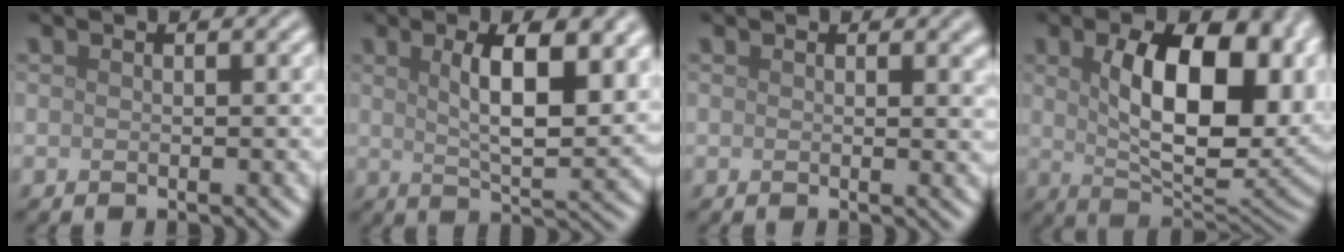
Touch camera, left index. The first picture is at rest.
{"total": 8.6, "force": [2.8, 2.8, 7.7], "torque": [-0.116, 0.001, 0.045]}
{"total": 1.6, "force": [0.8, 0.6, 1.3], "torque": [-0.006, 0.003, 0.010]}
{"total": 12.8, "force": [2.3, 6.6, 10.8], "torque": [-0.154, -0.009, 0.047]}